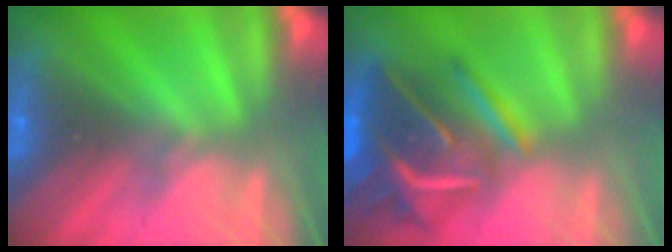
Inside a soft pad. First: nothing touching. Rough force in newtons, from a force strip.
{"total": 6.5}